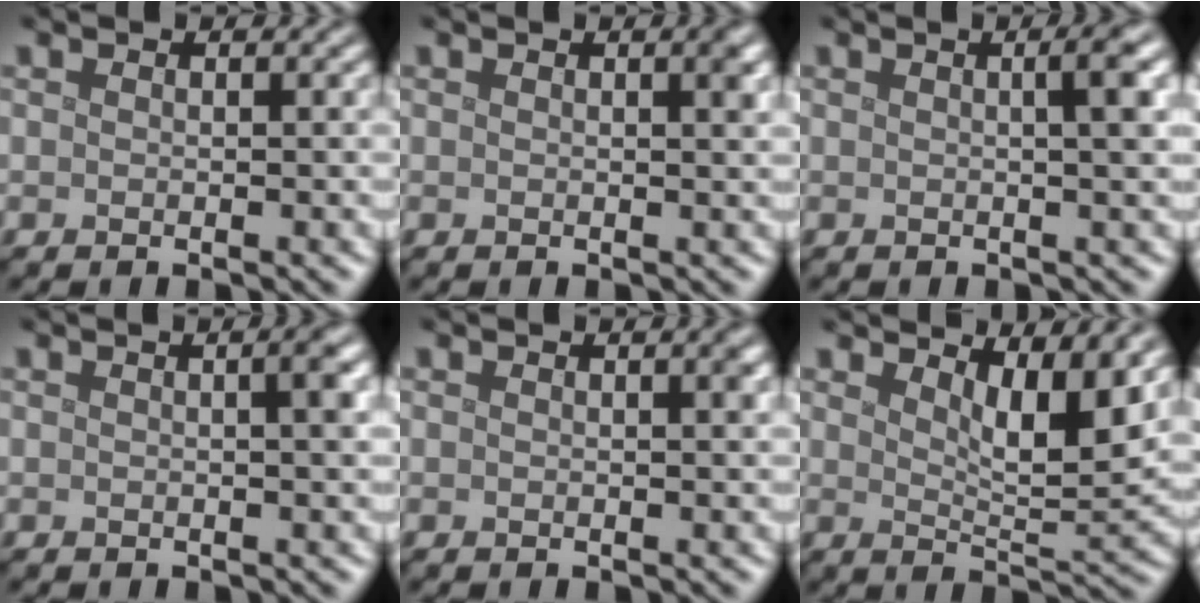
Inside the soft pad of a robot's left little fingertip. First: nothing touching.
{"total": 1.5, "force": [0.5, 0.3, 1.3], "torque": [-0.015, 0.003, 0.005]}
{"total": 3.7, "force": [0.6, 1.0, 3.5], "torque": [-0.033, 0.014, 0.001]}
{"total": 2.6, "force": [0.4, 0.6, 2.5], "torque": [-0.025, 0.010, 0.002]}
{"total": 0.9, "force": [0.3, 0.1, 0.9], "torque": [-0.011, 0.003, 0.003]}
{"total": 5.2, "force": [3.0, 1.5, 4.0], "torque": [-0.061, -0.010, 0.047]}